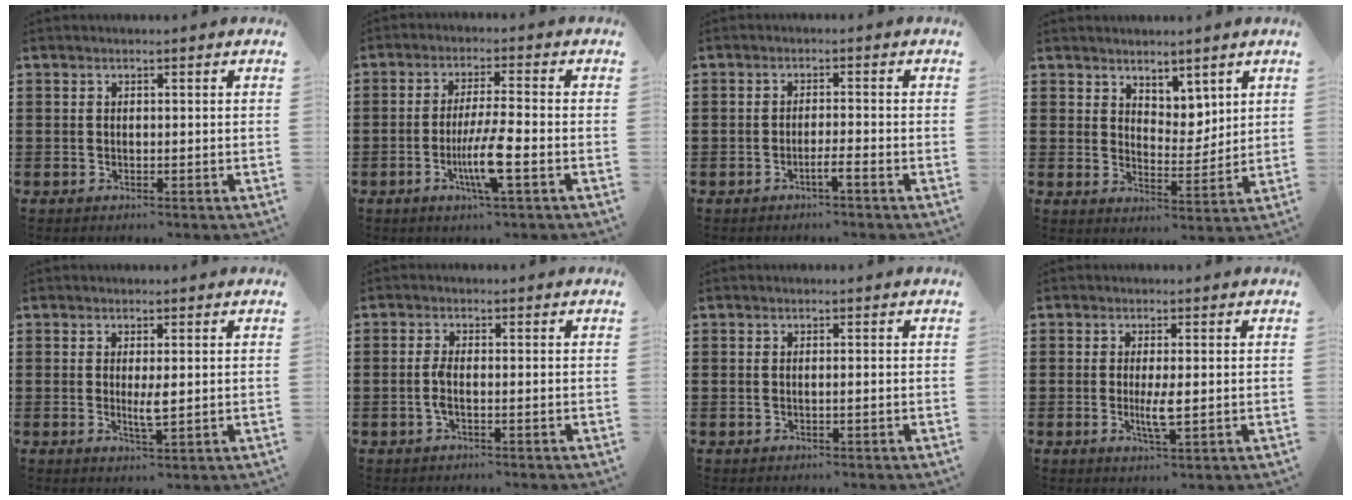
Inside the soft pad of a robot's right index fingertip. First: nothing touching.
{"total": 7.3, "force": [-2.4, 0.4, 6.8], "torque": [-0.133, -0.018, -0.046]}
{"total": 1.9, "force": [-1.3, 0.0, 1.4], "torque": [-0.024, -0.002, -0.023]}
{"total": 4.8, "force": [3.8, 2.7, 1.1], "torque": [-0.026, -0.007, 0.070]}
{"total": 2.9, "force": [0.1, 0.5, 2.8], "torque": [-0.052, -0.004, 0.002]}
{"total": 2.4, "force": [-0.7, 0.4, 2.3], "torque": [-0.065, -0.009, -0.020]}
{"total": 0.7, "force": [-0.1, -0.1, 0.7], "torque": [-0.013, -0.006, -0.001]}
{"total": 3.6, "force": [-0.3, 0.5, 3.5], "torque": [-0.069, -0.006, -0.008]}